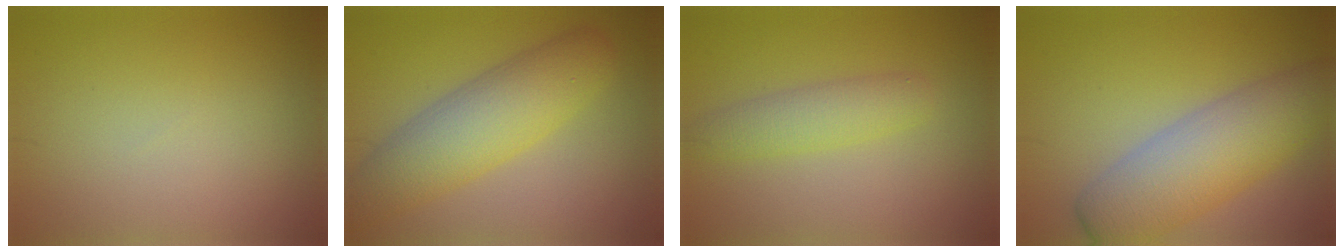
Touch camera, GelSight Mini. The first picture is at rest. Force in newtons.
{"total": 6.7, "press": 6.7, "slide": 0.1}
{"total": 3.0, "press": 3.0, "slide": 0.1}
{"total": 7.6, "press": 7.6, "slide": 0.3}